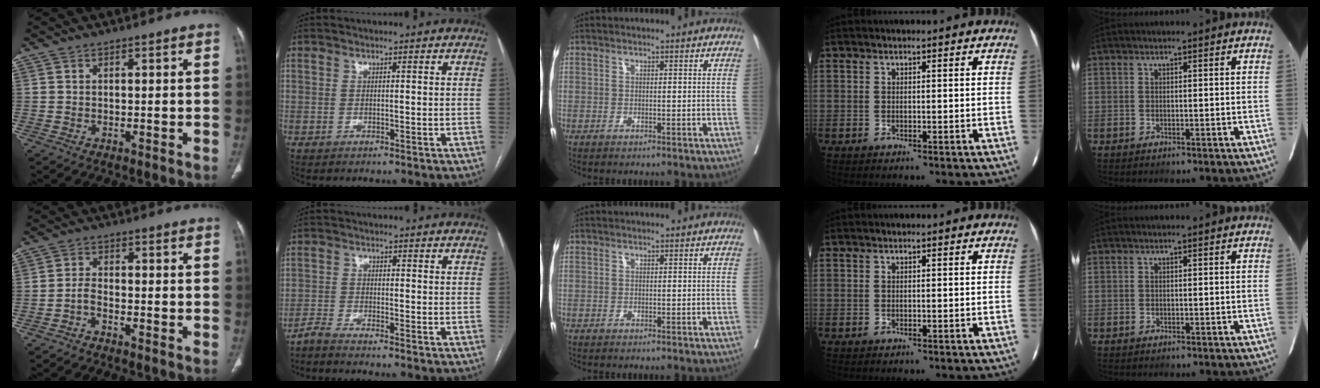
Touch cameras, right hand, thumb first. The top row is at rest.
{"thumb": {"total": 2.2, "force": [-1.6, 0.8, 1.3], "torque": [-0.029, 0.018, -0.035]}, "index": {"total": 3.0, "force": [-2.8, -0.8, 0.8], "torque": [-0.020, -0.011, -0.056]}}